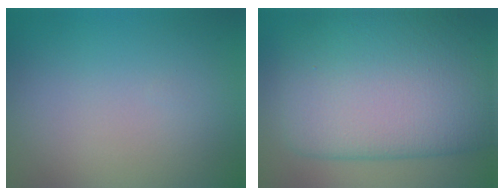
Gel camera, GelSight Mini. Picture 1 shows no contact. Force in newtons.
{"total": 12.1, "press": 12.1, "slide": 0.3}